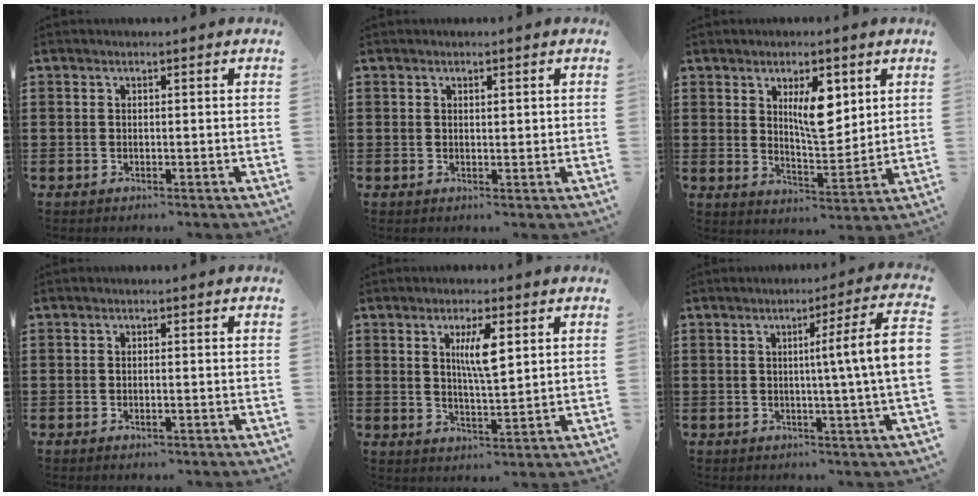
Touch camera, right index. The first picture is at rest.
{"total": 0.8, "force": [0.4, 0.3, 0.6], "torque": [-0.013, 0.003, 0.006]}
{"total": 8.2, "force": [3.2, 3.3, 6.8], "torque": [-0.101, -0.008, 0.046]}
{"total": 0.6, "force": [-0.3, 0.1, 0.5], "torque": [-0.010, -0.003, -0.005]}
{"total": 5.5, "force": [1.8, 1.3, 5.1], "torque": [-0.097, 0.003, 0.027]}
{"total": 7.9, "force": [0.3, -1.0, 7.8], "torque": [-0.132, -0.015, 0.000]}